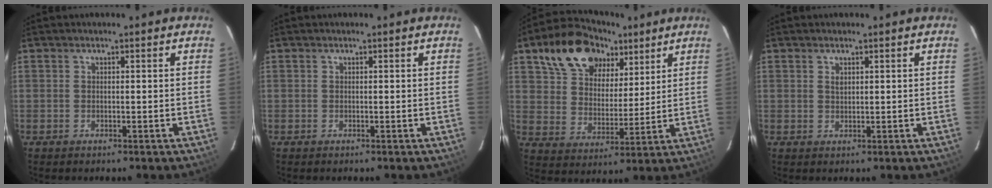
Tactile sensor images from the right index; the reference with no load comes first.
{"total": 0.0}
{"total": 17.5, "force": [10.1, 10.5, 9.6], "torque": [-0.205, 0.057, 0.184]}
{"total": 1.1, "force": [0.6, 0.7, 0.7], "torque": [-0.012, 0.004, 0.011]}